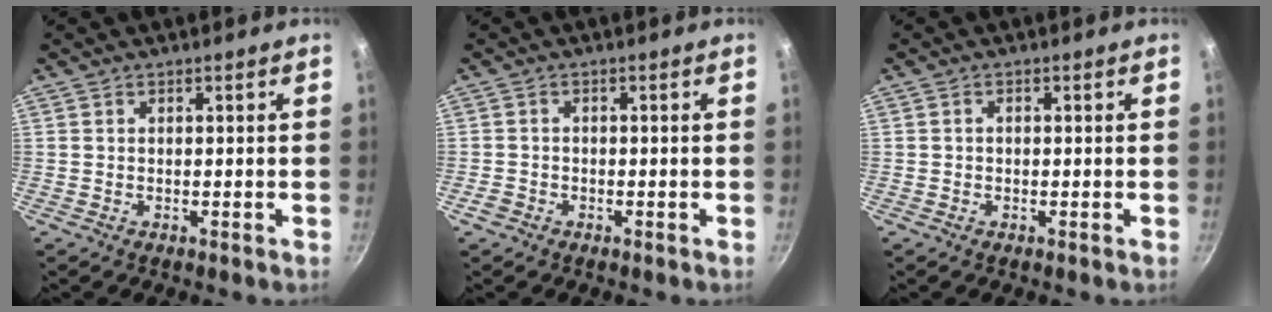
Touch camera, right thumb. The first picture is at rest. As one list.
[{"total": 1.9, "force": [-1.1, 1.4, 0.6], "torque": [-0.012, 0.009, -0.021]}, {"total": 0.7, "force": [-0.1, 0.6, 0.4], "torque": [-0.006, 0.004, -0.002]}]